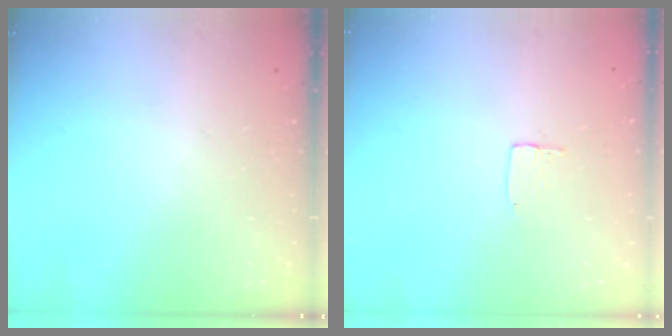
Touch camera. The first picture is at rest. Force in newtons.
{"total": 3.7, "press": 3.7, "slide": 0.1}